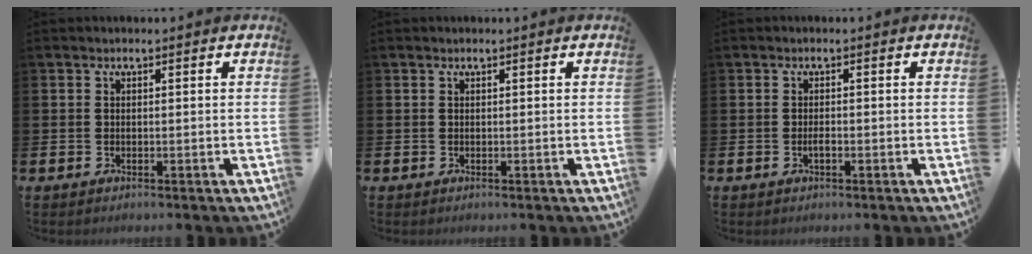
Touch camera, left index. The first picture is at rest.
{"total": 0.0}
{"total": 1.0, "force": [-0.3, 0.3, 0.9], "torque": [-0.021, 0.000, -0.005]}